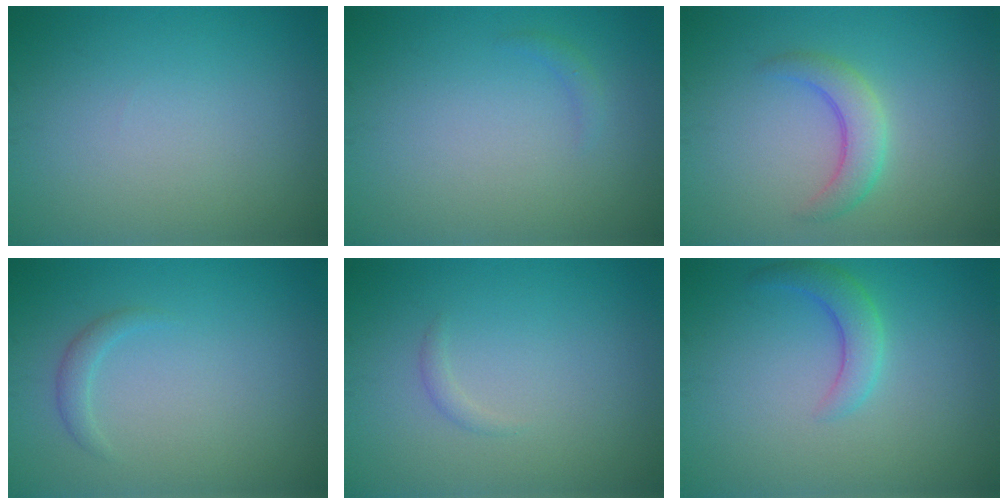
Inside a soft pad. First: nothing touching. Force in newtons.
{"total": 0.7, "press": 0.7, "slide": 0.1}
{"total": 2.9, "press": 2.9, "slide": 0.1}
{"total": 1.2, "press": 1.2, "slide": 0.0}
{"total": 0.7, "press": 0.7, "slide": 0.1}
{"total": 2.6, "press": 2.6, "slide": 0.1}